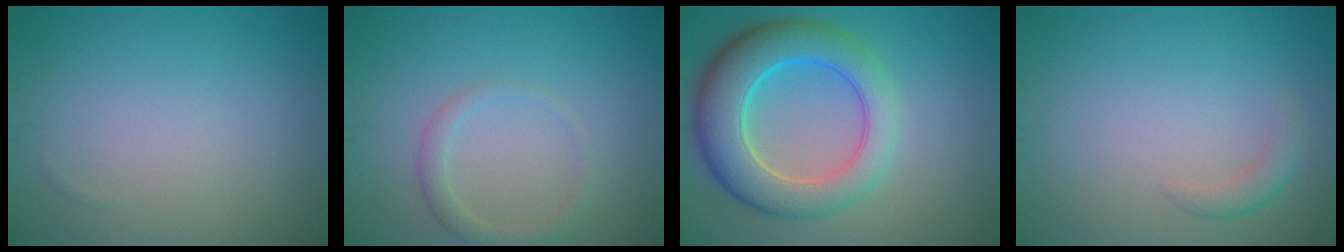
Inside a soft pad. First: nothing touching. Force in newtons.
{"total": 1.7, "press": 1.7, "slide": 0.1}
{"total": 8.6, "press": 8.6, "slide": 0.5}
{"total": 1.4, "press": 1.4, "slide": 0.1}